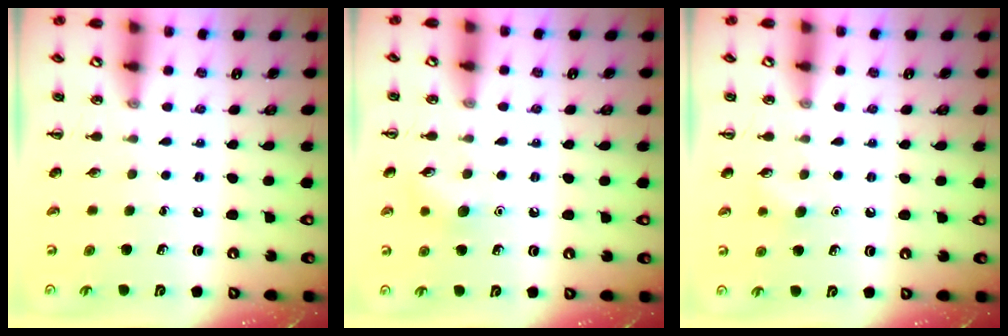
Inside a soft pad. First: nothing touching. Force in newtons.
{"total": 7.1, "press": 6.8, "slide": 1.9}
{"total": 4.4, "press": 4.2, "slide": 1.1}